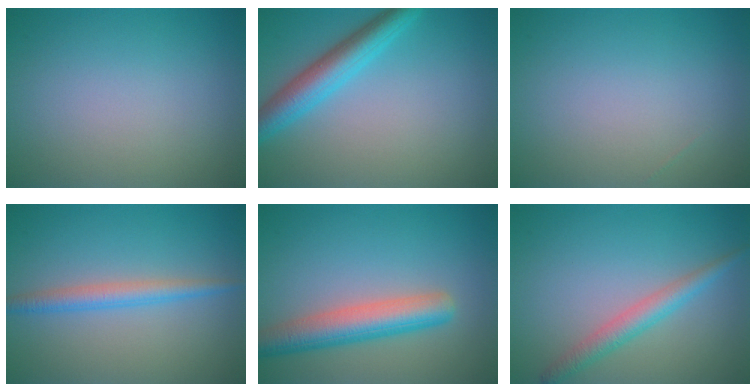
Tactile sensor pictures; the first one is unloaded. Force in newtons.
{"total": 4.5, "press": 4.5, "slide": 0.2}
{"total": 0.0}
{"total": 2.5, "press": 2.5, "slide": 0.0}
{"total": 5.3, "press": 5.3, "slide": 0.2}
{"total": 2.7, "press": 2.7, "slide": 0.2}